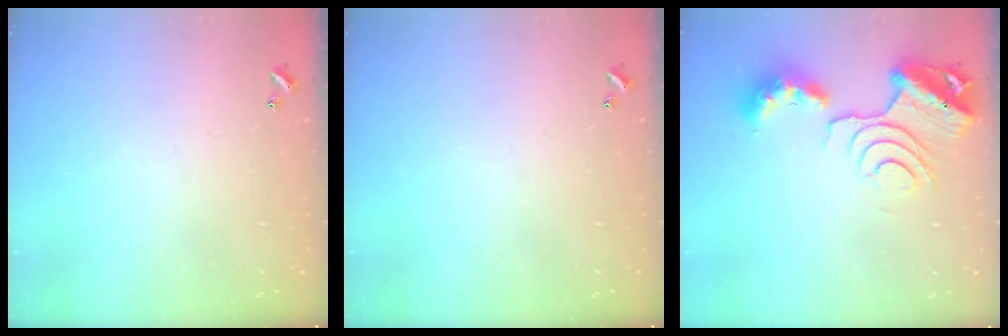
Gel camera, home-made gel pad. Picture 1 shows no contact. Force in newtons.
{"total": 0.0}
{"total": 12.7, "press": 12.7, "slide": 0.4}